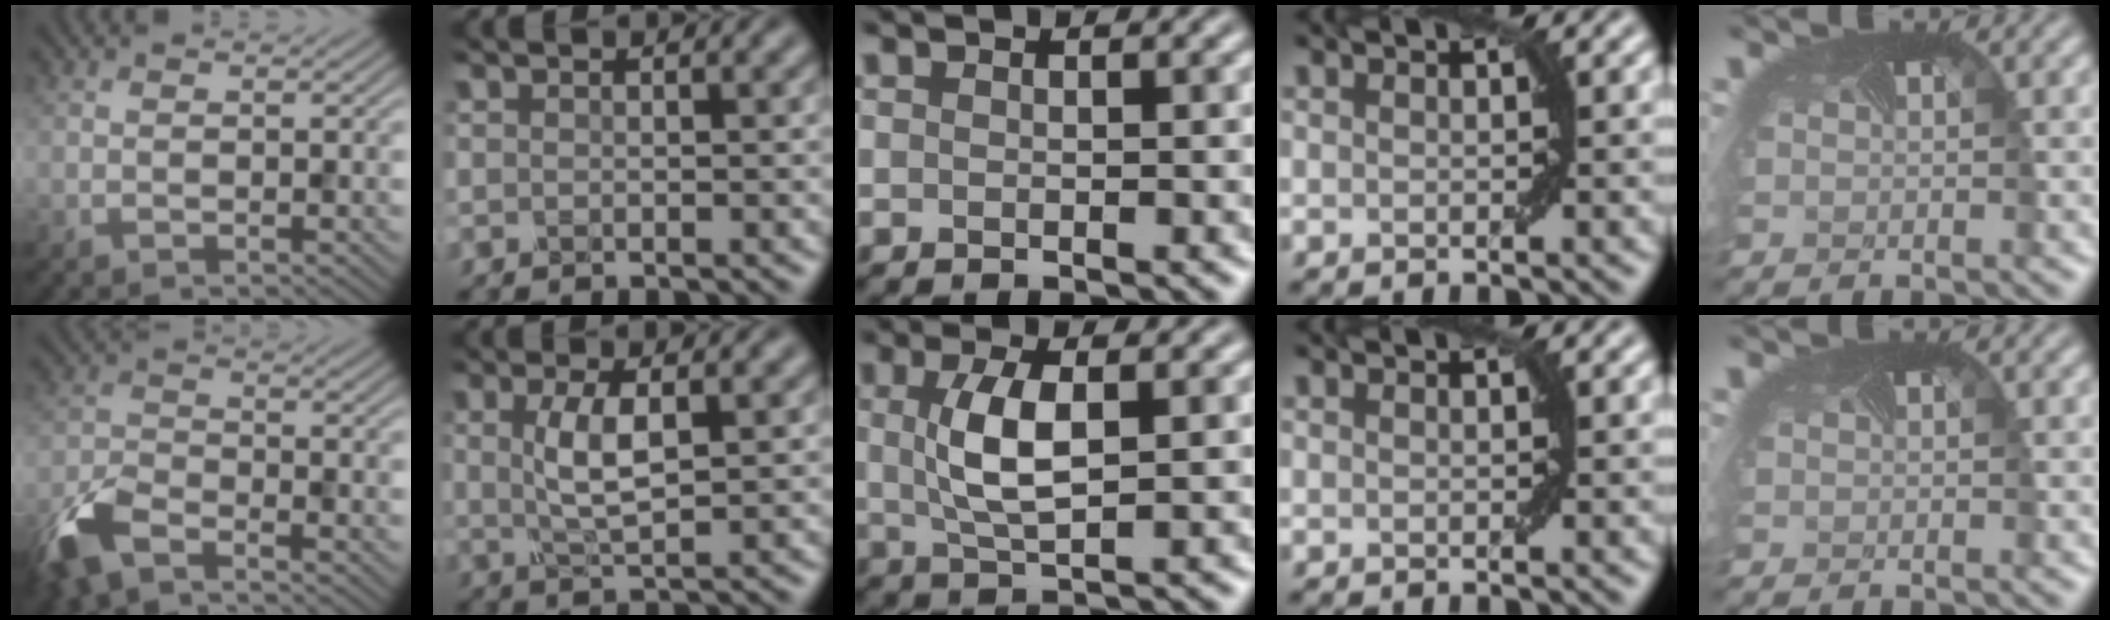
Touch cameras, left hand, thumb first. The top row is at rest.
{"thumb": {"total": 6.7, "force": [-4.8, 2.7, 3.9], "torque": [-0.090, -0.010, -0.111]}, "index": {"total": 3.7, "force": [0.8, 1.1, 3.4], "torque": [-0.073, 0.000, 0.018]}, "middle": {"total": 4.5, "force": [0.8, 1.5, 4.2], "torque": [-0.092, 0.002, 0.016]}}